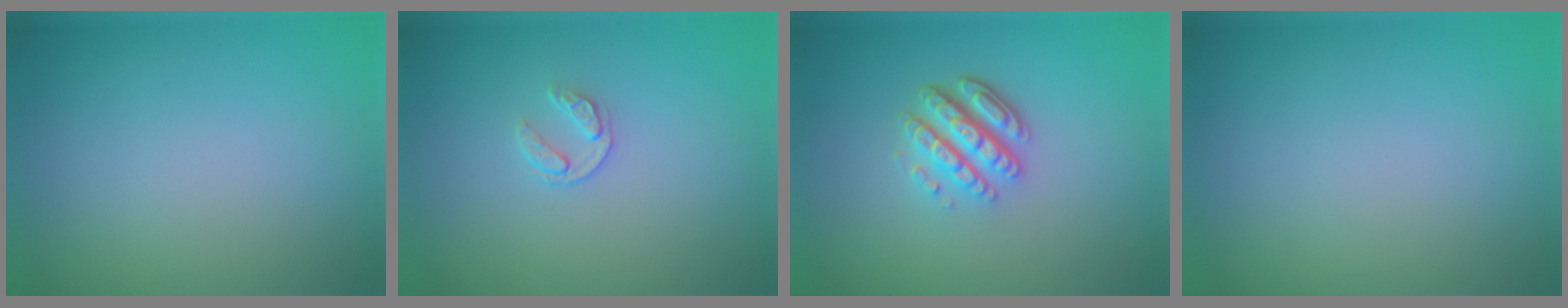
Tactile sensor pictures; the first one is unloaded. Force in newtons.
{"total": 1.3, "press": 0.8, "slide": 1.1}
{"total": 4.5, "press": 3.4, "slide": 3.1}
{"total": 0.0}